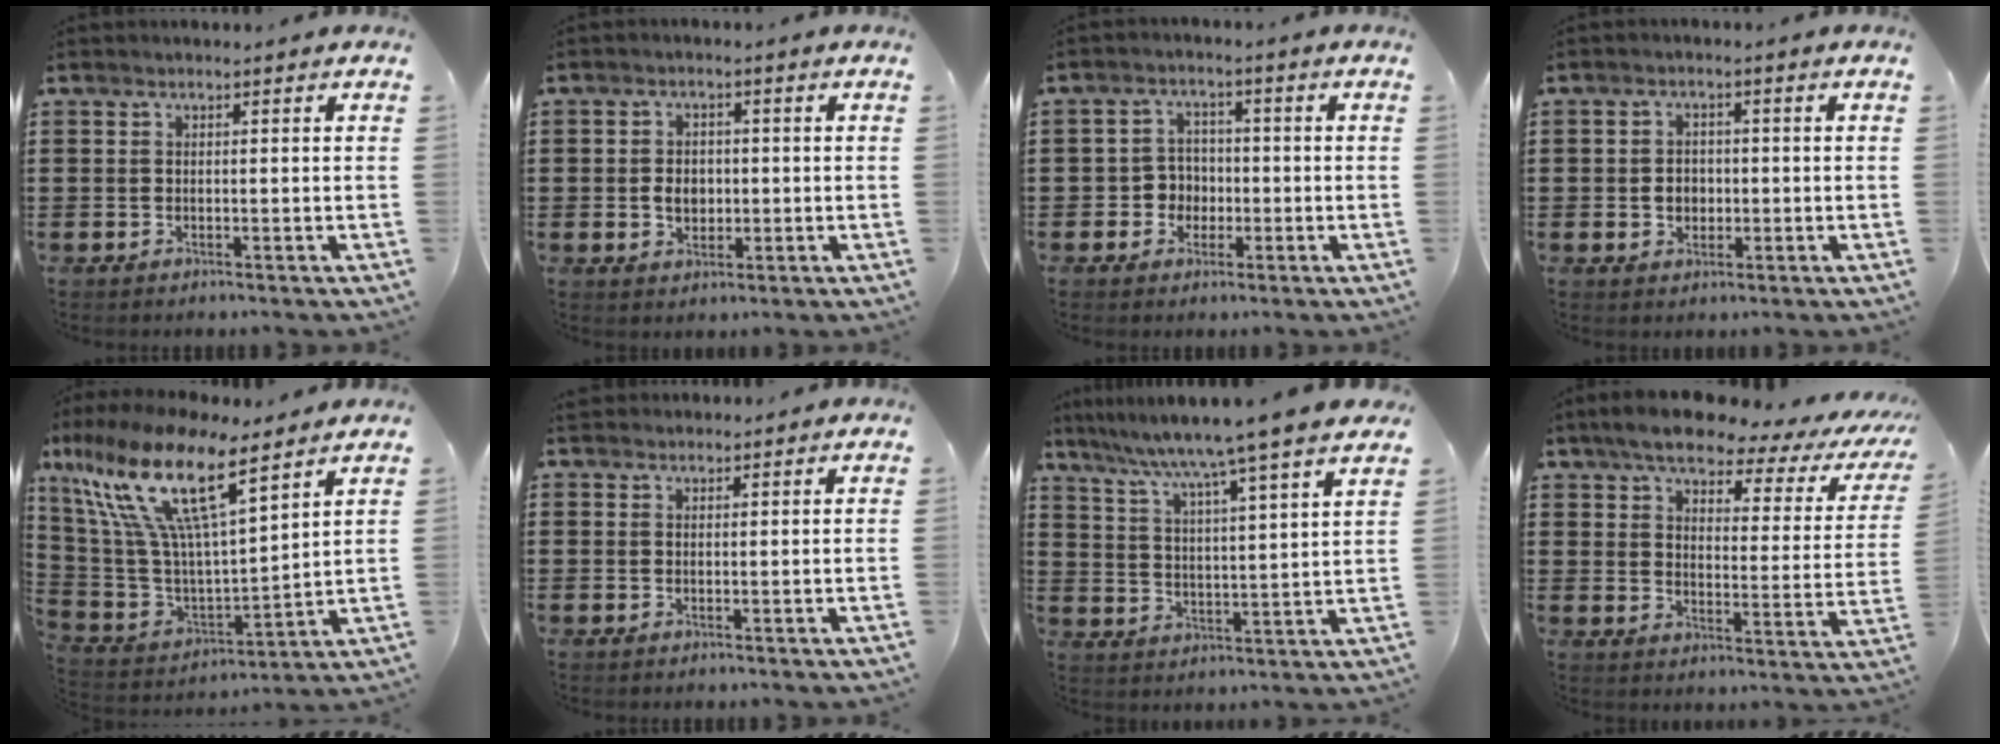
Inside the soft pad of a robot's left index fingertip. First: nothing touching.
{"total": 3.6, "force": [-0.2, 2.7, 2.4], "torque": [-0.044, 0.004, -0.008]}
{"total": 3.9, "force": [-1.0, 3.5, 1.2], "torque": [-0.036, 0.007, -0.023]}
{"total": 2.8, "force": [-0.3, 2.3, 1.6], "torque": [-0.036, 0.005, -0.009]}
{"total": 16.8, "force": [9.6, 4.9, 12.8], "torque": [-0.295, -0.057, 0.156]}
{"total": 1.3, "force": [1.1, 0.6, 0.2], "torque": [-0.006, 0.003, 0.022]}
{"total": 6.5, "force": [5.5, -2.0, 2.8], "torque": [-0.078, -0.047, 0.082]}
{"total": 6.3, "force": [5.0, 1.4, 3.5], "torque": [-0.086, -0.024, 0.079]}